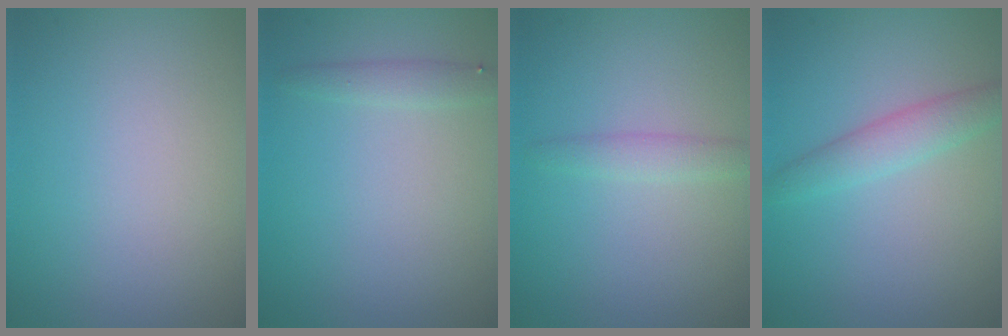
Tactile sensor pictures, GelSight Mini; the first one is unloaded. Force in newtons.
{"total": 0.7, "press": 0.7, "slide": 0.1}
{"total": 1.5, "press": 1.5, "slide": 0.1}
{"total": 2.5, "press": 2.5, "slide": 0.0}